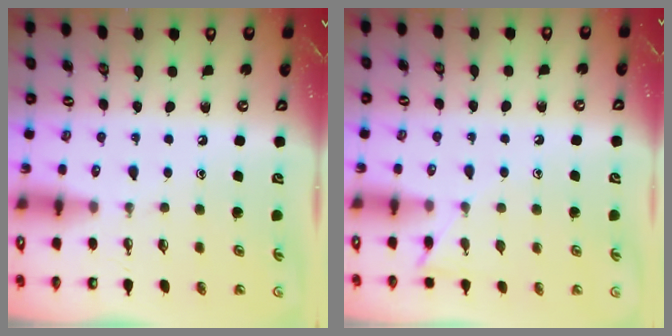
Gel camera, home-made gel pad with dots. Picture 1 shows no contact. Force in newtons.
{"total": 6.9, "press": 6.9, "slide": 0.8}